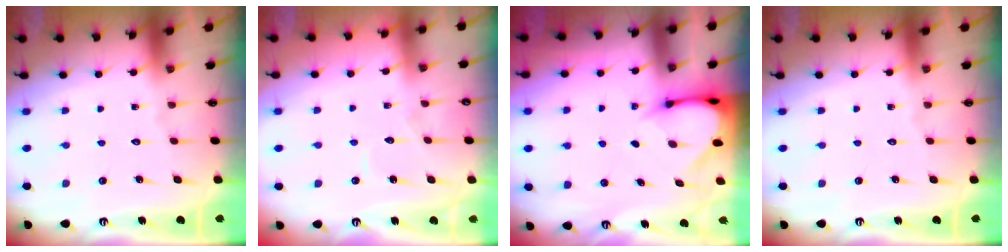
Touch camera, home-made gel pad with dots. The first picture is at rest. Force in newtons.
{"total": 3.7, "press": 3.6, "slide": 0.4}
{"total": 3.3, "press": 3.3, "slide": 0.2}
{"total": 0.0}